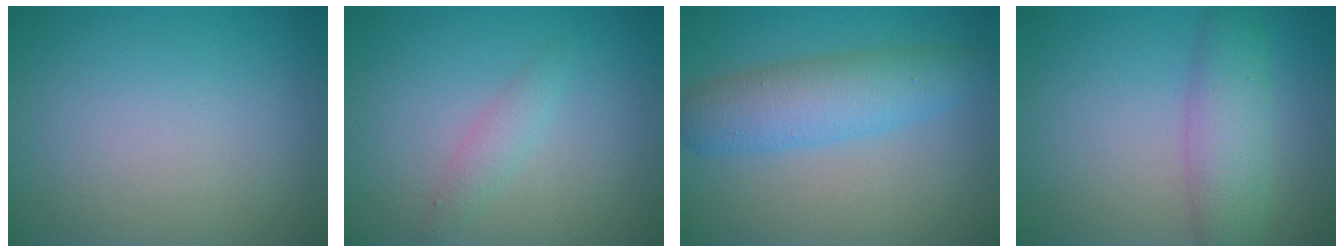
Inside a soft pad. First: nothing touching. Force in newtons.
{"total": 1.5, "press": 1.5, "slide": 0.0}
{"total": 5.1, "press": 5.0, "slide": 0.2}
{"total": 4.4, "press": 4.4, "slide": 0.1}